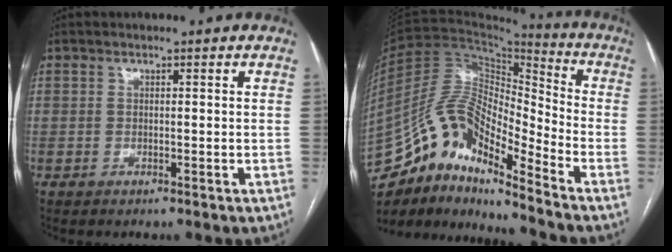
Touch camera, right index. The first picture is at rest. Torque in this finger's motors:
{"motor_torque": [0.94, -1.19, 0.69, 0.14]}